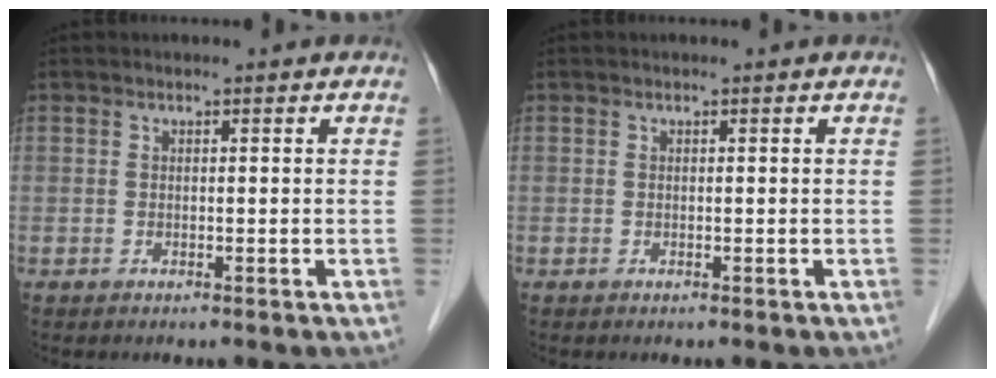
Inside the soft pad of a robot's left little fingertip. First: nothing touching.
{"total": 0.0}